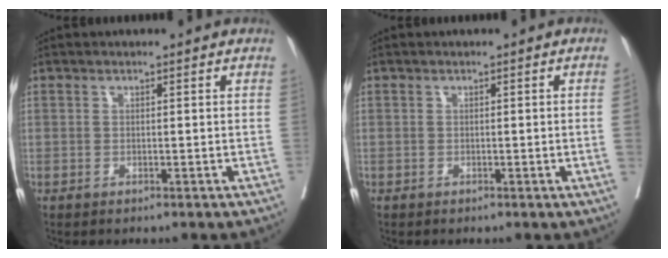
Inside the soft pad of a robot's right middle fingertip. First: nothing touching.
{"total": 1.3, "force": [-0.2, -0.4, 1.2], "torque": [-0.015, -0.002, 0.000]}